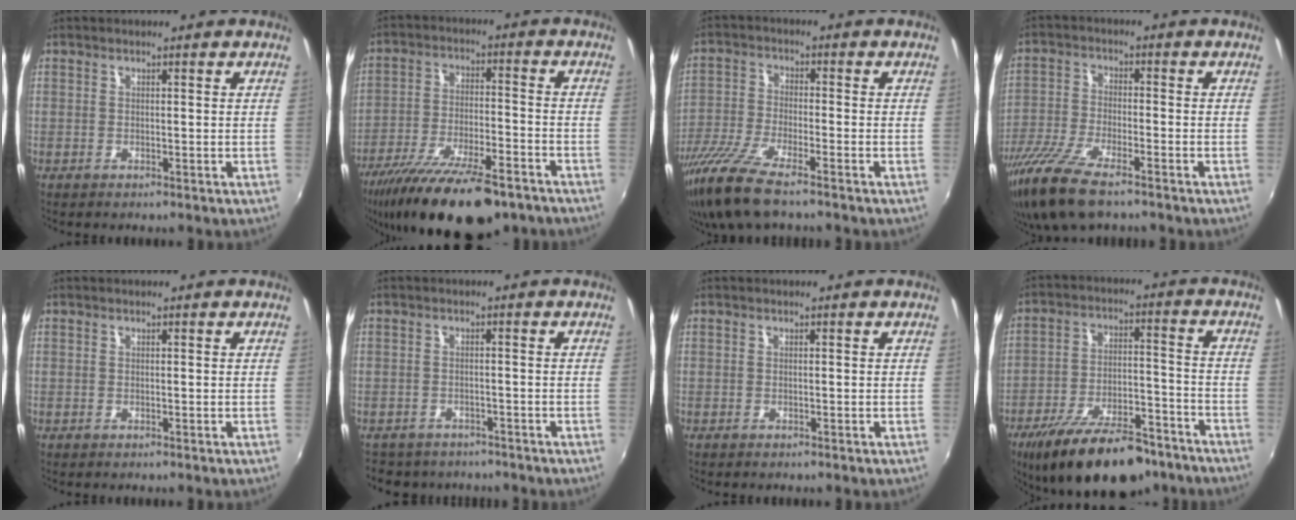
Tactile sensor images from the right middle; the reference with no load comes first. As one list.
[{"total": 20.8, "force": [-15.5, 6.0, 12.5], "torque": [-0.237, -0.046, -0.245]}, {"total": 12.2, "force": [-9.1, 1.9, 7.9], "torque": [-0.180, -0.040, -0.178]}, {"total": 12.4, "force": [-8.9, 3.2, 8.0], "torque": [-0.183, -0.040, -0.176]}, {"total": 0.0}, {"total": 6.5, "force": [-5.6, 3.0, 1.3], "torque": [-0.036, -0.007, -0.083]}, {"total": 0.0}, {"total": 21.7, "force": [-16.3, 8.3, 11.8], "torque": [-0.213, -0.012, -0.240]}]